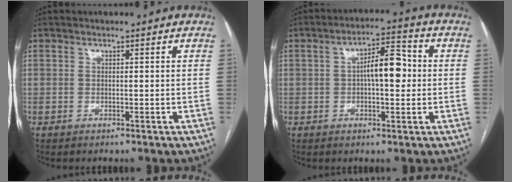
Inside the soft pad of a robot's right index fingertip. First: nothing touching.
{"total": 7.5, "force": [0.2, 2.4, 7.1], "torque": [-0.117, 0.022, 0.002]}